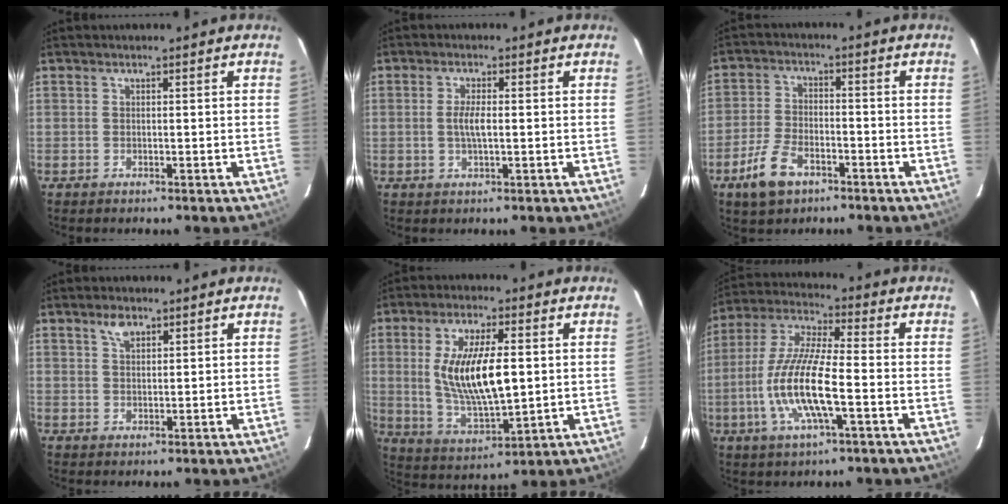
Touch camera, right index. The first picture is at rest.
{"total": 3.1, "force": [-0.1, 0.7, 3.0], "torque": [-0.059, 0.000, -0.001]}
{"total": 8.2, "force": [-4.9, 4.2, 5.1], "torque": [-0.121, -0.001, -0.090]}
{"total": 2.9, "force": [1.8, 1.5, 1.6], "torque": [-0.028, 0.008, 0.034]}
{"total": 14.7, "force": [1.5, 5.4, 13.6], "torque": [-0.256, -0.007, 0.039]}
{"total": 14.4, "force": [-3.8, 2.8, 13.6], "torque": [-0.282, -0.005, -0.075]}